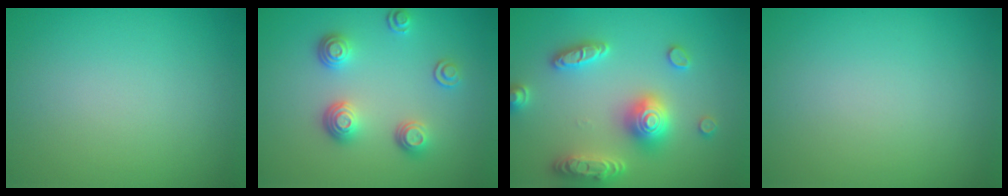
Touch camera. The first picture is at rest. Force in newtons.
{"total": 3.3, "press": 2.7, "slide": 1.9}
{"total": 5.3, "press": 5.3, "slide": 0.8}
{"total": 0.0}